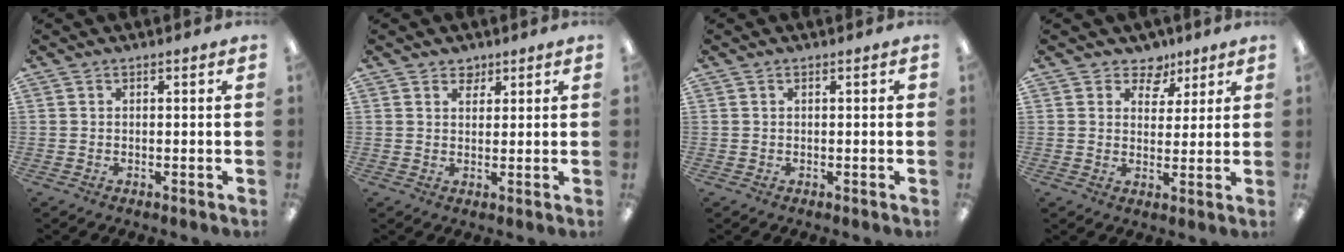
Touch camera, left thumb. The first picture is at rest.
{"total": 2.5, "force": [1.9, 1.6, 0.4], "torque": [0.007, -0.012, 0.034]}
{"total": 0.6, "force": [0.0, 0.4, 0.5], "torque": [-0.008, 0.004, -0.002]}
{"total": 6.4, "force": [4.5, 4.4, 1.4], "torque": [-0.008, -0.031, 0.079]}